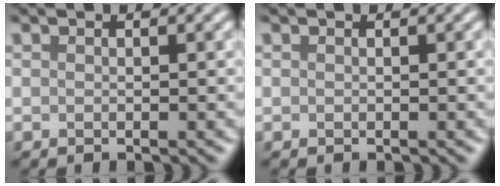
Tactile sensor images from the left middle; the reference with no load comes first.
{"total": 0.0}